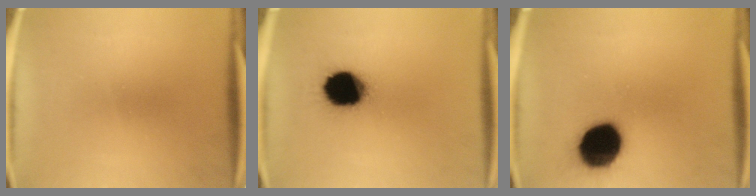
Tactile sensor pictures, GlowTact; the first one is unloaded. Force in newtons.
{"total": 16.7}
{"total": 17.4}